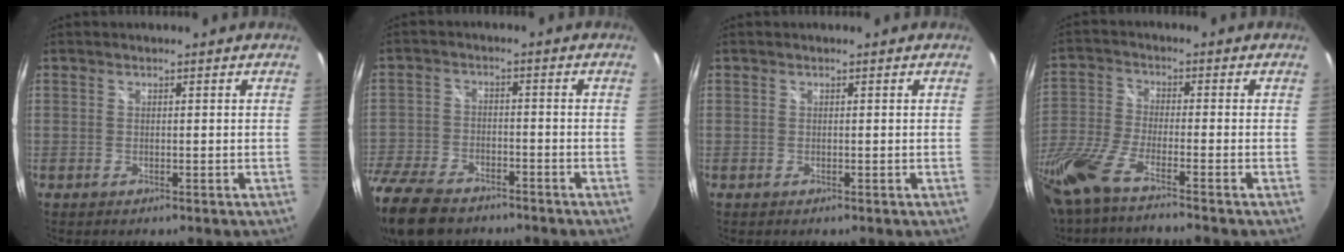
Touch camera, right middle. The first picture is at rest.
{"total": 16.0, "force": [-11.8, 7.8, 7.6], "torque": [-0.208, -0.025, -0.217]}
{"total": 0.0}
{"total": 11.6, "force": [-9.0, 1.3, 7.2], "torque": [-0.170, -0.034, -0.177]}